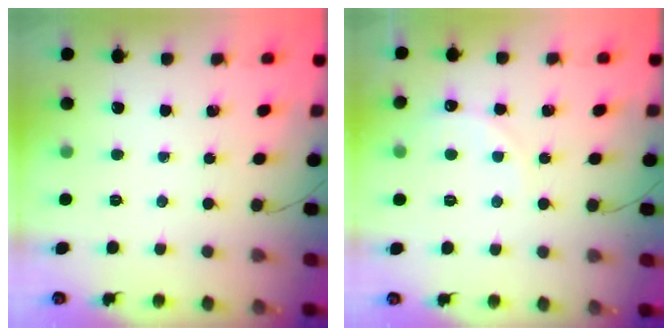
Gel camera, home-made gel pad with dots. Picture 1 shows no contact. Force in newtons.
{"total": 6.7, "press": 6.6, "slide": 1.3}